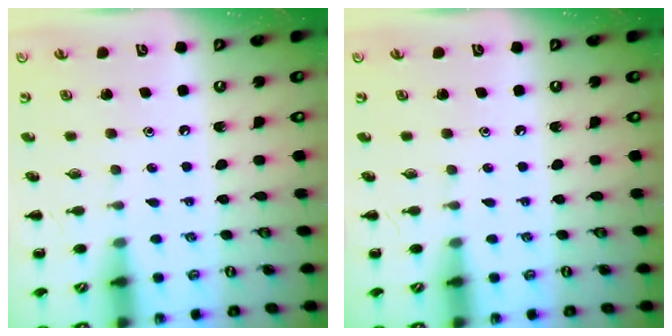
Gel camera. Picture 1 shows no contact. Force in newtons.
{"total": 0.0}